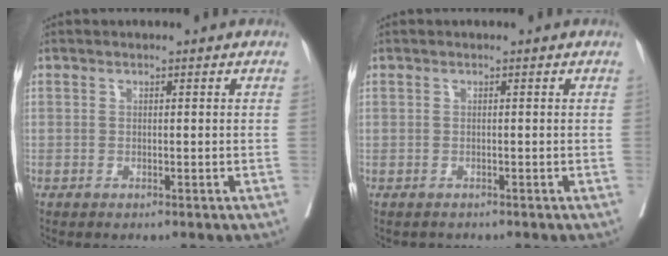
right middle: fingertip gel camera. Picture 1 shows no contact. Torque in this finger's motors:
{"motor_torque": [-1.25, 0.46, -0.44, -0.11]}